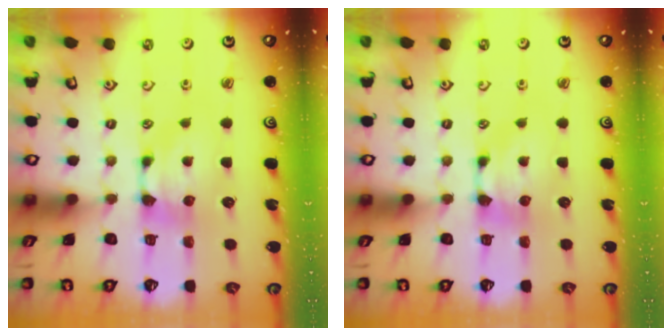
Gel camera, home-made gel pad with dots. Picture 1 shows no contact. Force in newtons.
{"total": 0.0}